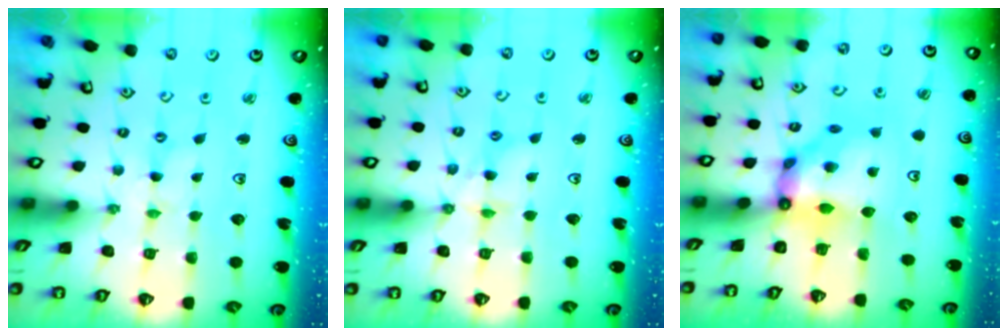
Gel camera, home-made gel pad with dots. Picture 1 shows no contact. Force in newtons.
{"total": 7.1, "press": 7.1, "slide": 0.5}
{"total": 9.2, "press": 9.2, "slide": 1.0}